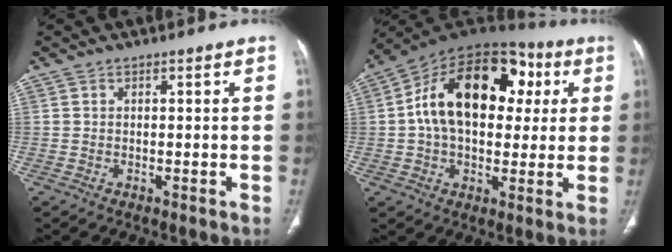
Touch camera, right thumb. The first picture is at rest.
{"total": 22.9, "force": [4.1, 14.5, 17.3], "torque": [-0.258, 0.029, 0.055]}